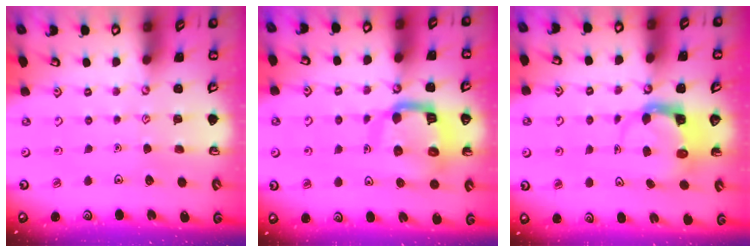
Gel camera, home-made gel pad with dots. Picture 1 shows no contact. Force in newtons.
{"total": 12.9, "press": 12.8, "slide": 1.4}
{"total": 3.6, "press": 3.5, "slide": 0.4}